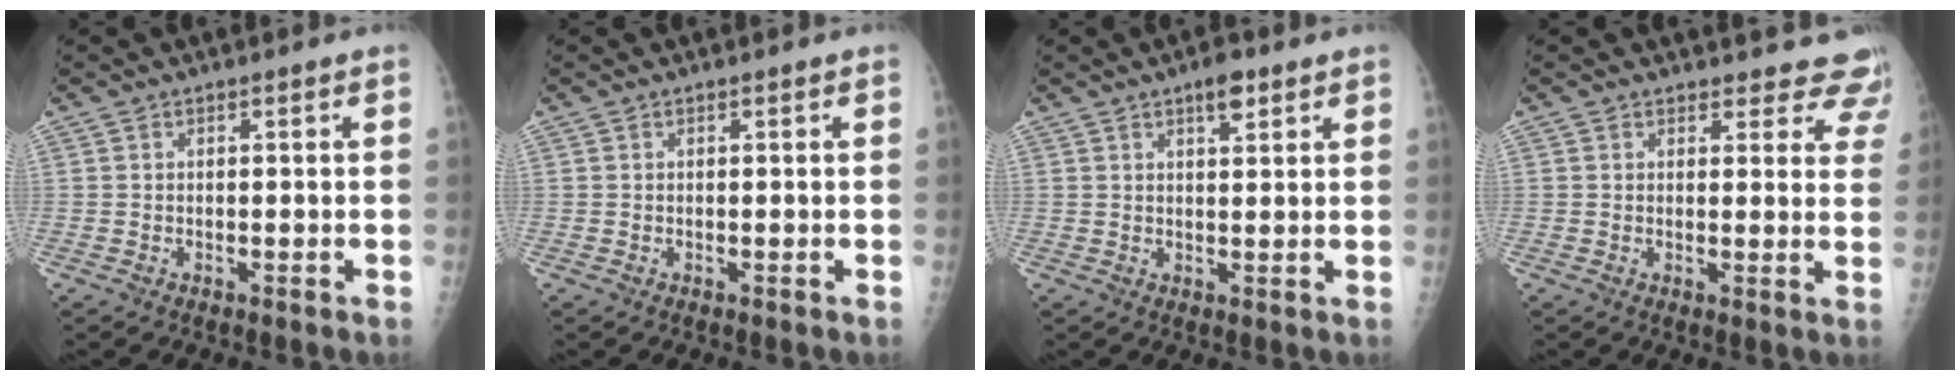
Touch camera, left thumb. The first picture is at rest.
{"total": 0.0}
{"total": 3.9, "force": [2.5, 1.4, 2.6], "torque": [-0.032, -0.012, 0.036]}
{"total": 10.2, "force": [9.5, 3.9, 0.5], "torque": [0.054, -0.051, 0.072]}